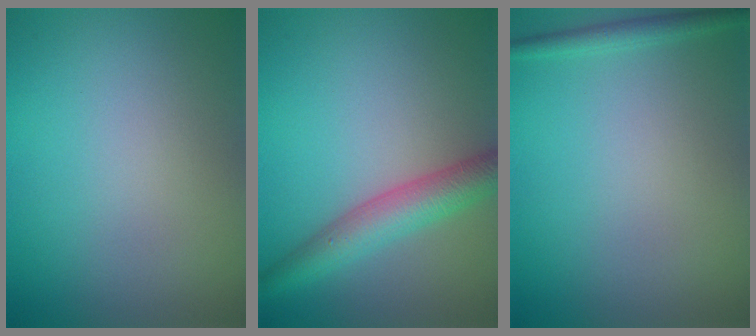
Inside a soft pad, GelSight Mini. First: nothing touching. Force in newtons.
{"total": 4.7, "press": 4.7, "slide": 0.2}
{"total": 1.4, "press": 1.4, "slide": 0.1}